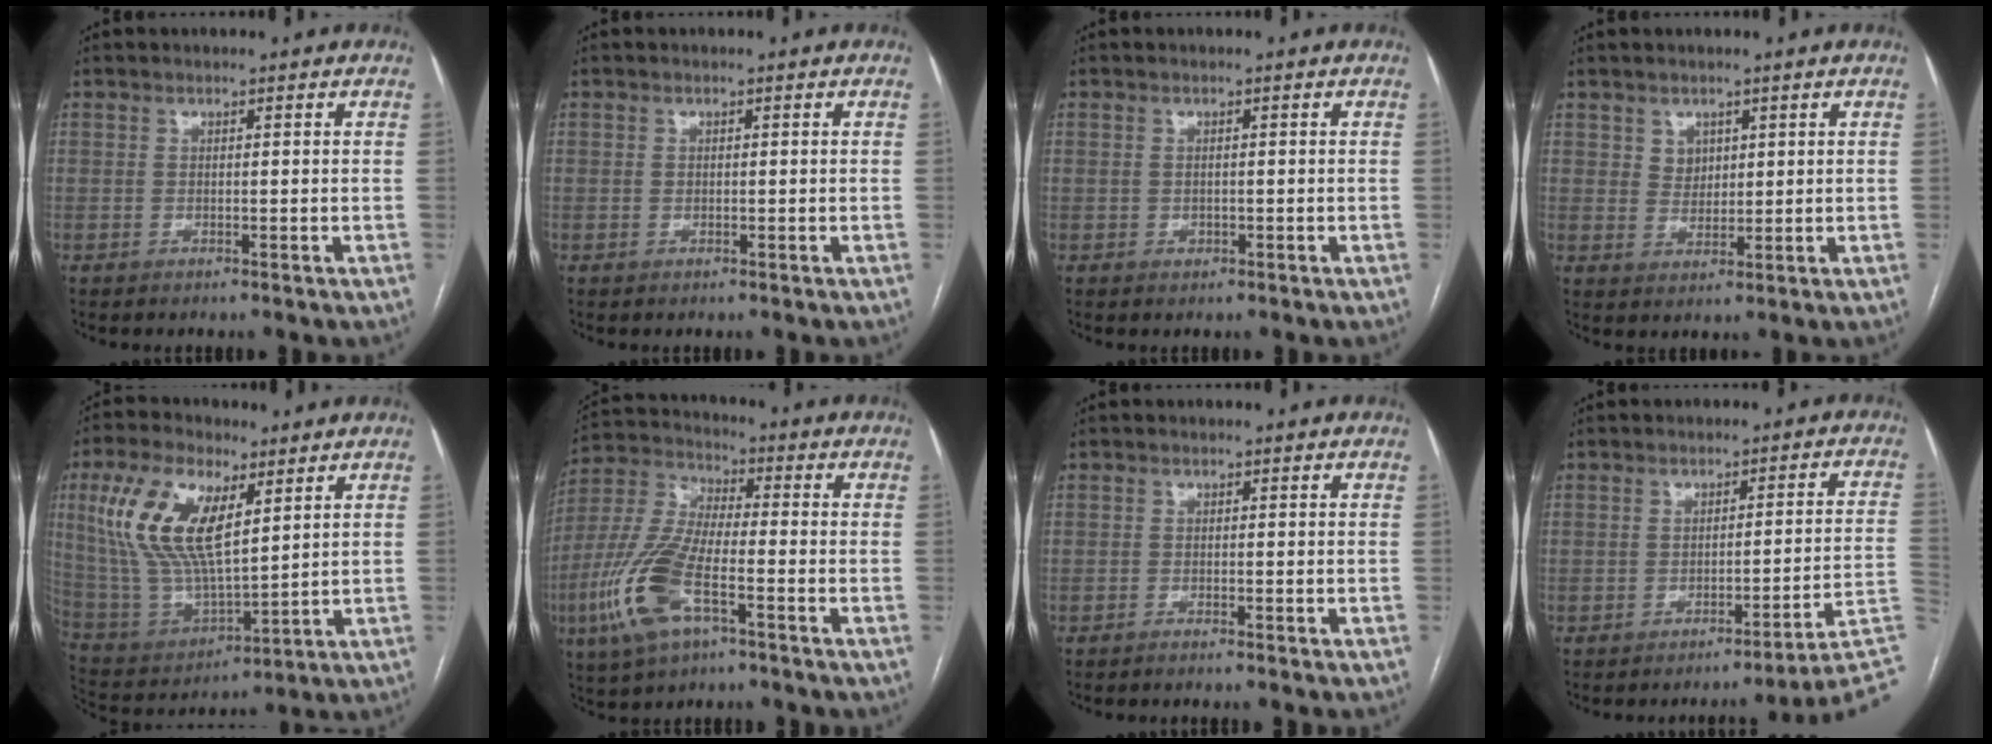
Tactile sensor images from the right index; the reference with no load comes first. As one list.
[{"total": 0.5, "force": [-0.1, 0.4, 0.3], "torque": [-0.009, 0.001, 0.000]}, {"total": 1.1, "force": [-0.3, 0.8, 0.6], "torque": [-0.014, 0.001, -0.001]}, {"total": 2.9, "force": [1.4, 2.3, 1.0], "torque": [-0.017, -0.001, 0.028]}, {"total": 16.2, "force": [6.2, 6.5, 13.5], "torque": [-0.294, 0.014, 0.126]}, {"total": 13.9, "force": [-5.7, 4.3, 11.9], "torque": [-0.277, -0.008, -0.112]}, {"total": 2.2, "force": [-1.9, -0.3, 1.0], "torque": [-0.012, 0.002, -0.024]}, {"total": 10.3, "force": [-8.1, -3.1, 5.6], "torque": [-0.027, 0.018, -0.094]}]